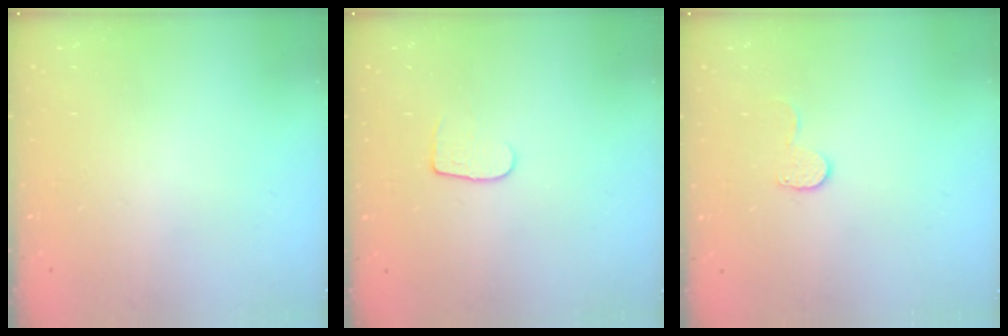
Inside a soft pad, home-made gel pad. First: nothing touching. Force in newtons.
{"total": 5.8, "press": 5.8, "slide": 0.6}
{"total": 7.1, "press": 7.1, "slide": 0.4}